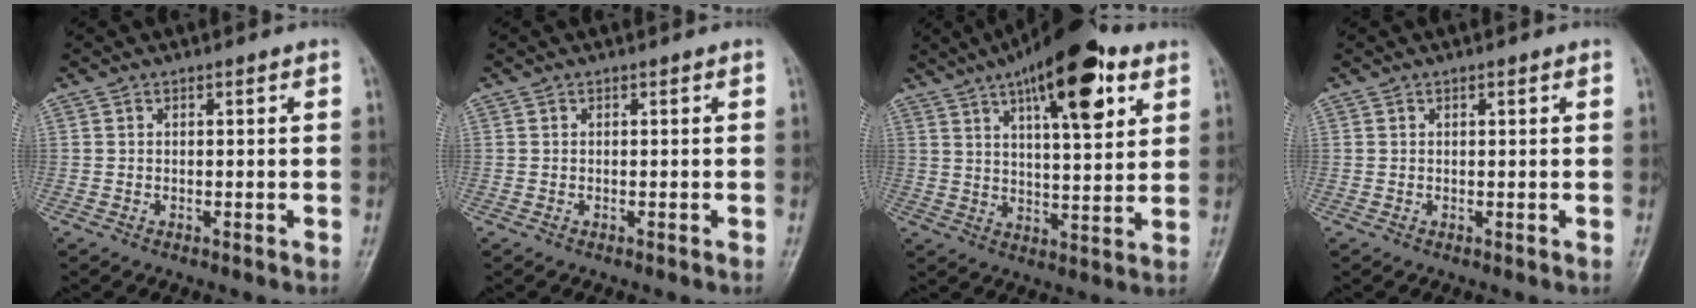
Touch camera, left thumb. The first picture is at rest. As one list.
[{"total": 0.0}, {"total": 18.2, "force": [9.2, 6.2, 14.4], "torque": [-0.190, -0.025, 0.138]}, {"total": 0.7, "force": [0.4, 0.2, 0.6], "torque": [-0.010, 0.000, 0.005]}]